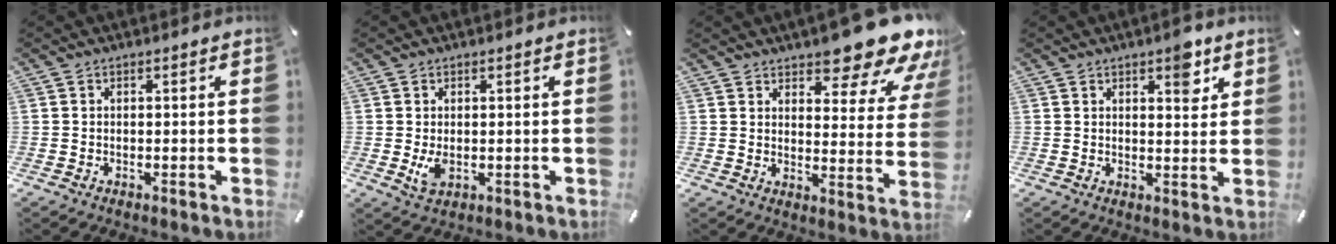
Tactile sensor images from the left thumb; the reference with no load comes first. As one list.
[{"total": 3.9, "force": [-0.2, 2.3, 3.2], "torque": [-0.070, -0.008, -0.007]}, {"total": 14.4, "force": [11.7, 4.6, 7.1], "torque": [-0.091, -0.094, 0.196]}, {"total": 5.7, "force": [3.4, 2.6, 3.7], "torque": [-0.025, -0.023, 0.049]}]